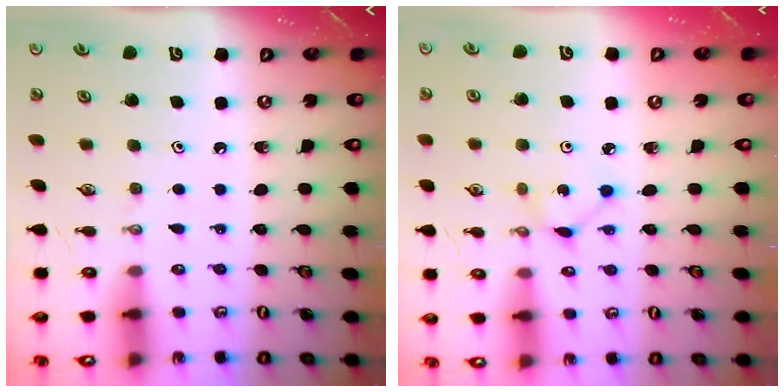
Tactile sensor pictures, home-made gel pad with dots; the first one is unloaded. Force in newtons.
{"total": 2.3, "press": 2.3, "slide": 0.3}